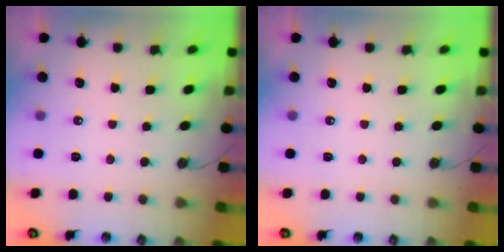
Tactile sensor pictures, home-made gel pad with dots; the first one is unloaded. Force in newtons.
{"total": 0.0}